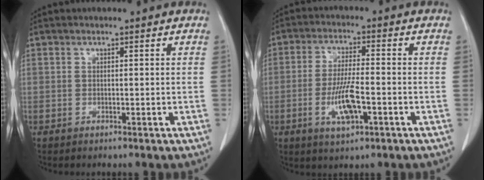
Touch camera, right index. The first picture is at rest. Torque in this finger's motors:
{"motor_torque": [0.30, 0.06, 0.13, 0.11]}